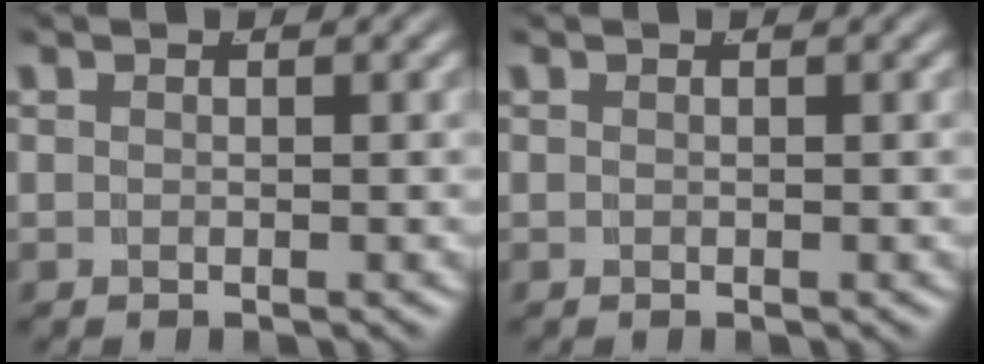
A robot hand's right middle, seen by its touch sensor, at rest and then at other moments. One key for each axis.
{"total": 0.0}